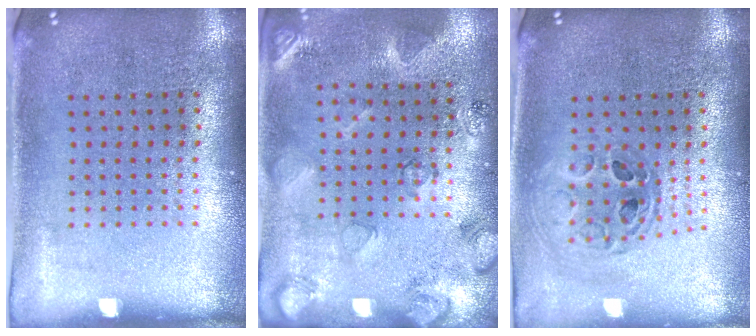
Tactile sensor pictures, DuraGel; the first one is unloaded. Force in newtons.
{"total": 2.1, "press": 1.9, "slide": 1.0}
{"total": 0.7, "press": 0.7, "slide": 0.1}